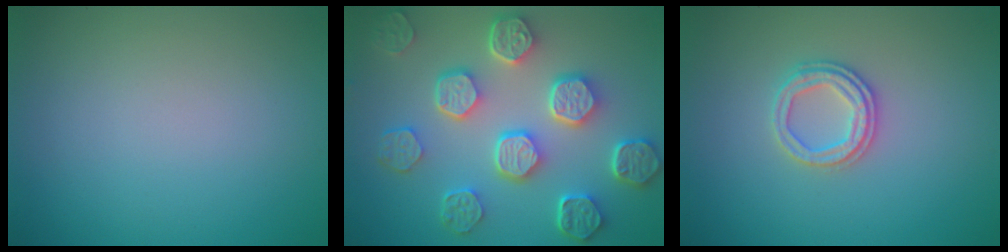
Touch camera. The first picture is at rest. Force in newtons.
{"total": 7.8, "press": 6.1, "slide": 4.9}
{"total": 2.5, "press": 2.4, "slide": 0.6}